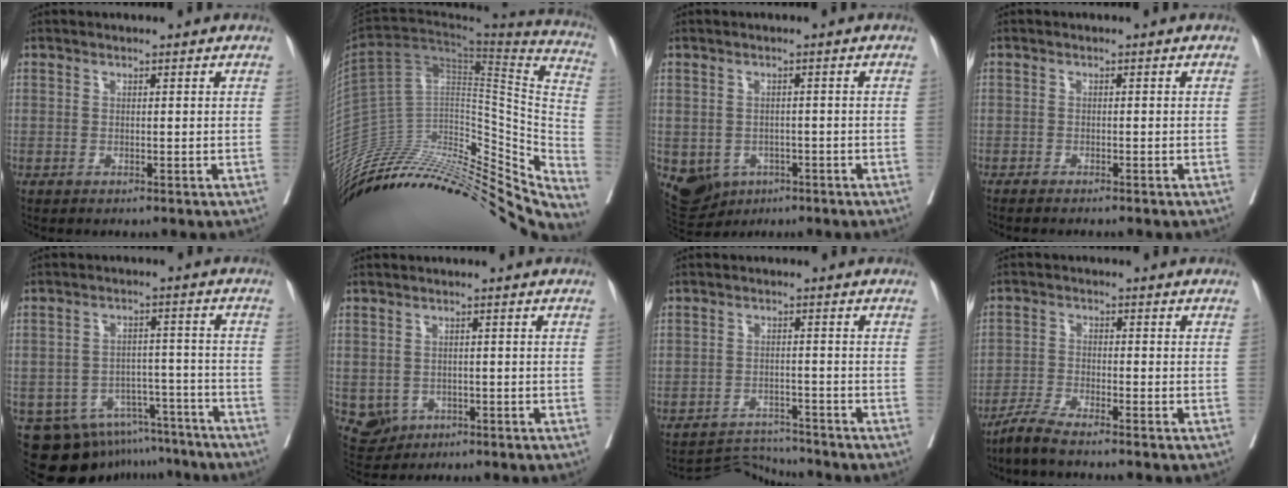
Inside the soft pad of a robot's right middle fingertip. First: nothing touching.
{"total": 38.8, "force": [-32.0, 12.0, 18.5], "torque": [-0.257, -0.012, -0.458]}
{"total": 9.9, "force": [-4.1, 8.4, 3.5], "torque": [-0.091, -0.001, -0.048]}
{"total": 3.6, "force": [-3.1, 0.2, 1.7], "torque": [-0.020, -0.004, -0.040]}
{"total": 13.8, "force": [-10.5, 8.0, 4.1], "torque": [-0.053, 0.033, -0.135]}
{"total": 4.5, "force": [-1.5, 4.2, 1.0], "torque": [-0.015, 0.002, -0.014]}
{"total": 4.6, "force": [-4.1, 0.3, -2.1], "torque": [0.040, 0.010, -0.065]}
{"total": 4.2, "force": [-3.8, -0.1, 1.9], "torque": [-0.040, -0.012, -0.079]}